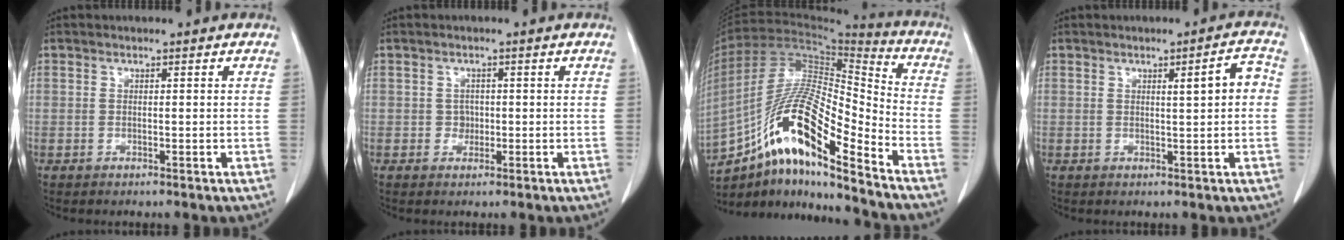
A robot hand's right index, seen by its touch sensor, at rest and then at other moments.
{"total": 1.3, "force": [-0.2, 1.2, 0.5], "torque": [-0.007, 0.004, -0.002]}
{"total": 18.6, "force": [-11.3, 2.6, 14.6], "torque": [-0.285, 0.006, -0.200]}
{"total": 3.9, "force": [0.5, 0.4, 3.9], "torque": [-0.052, 0.009, 0.006]}